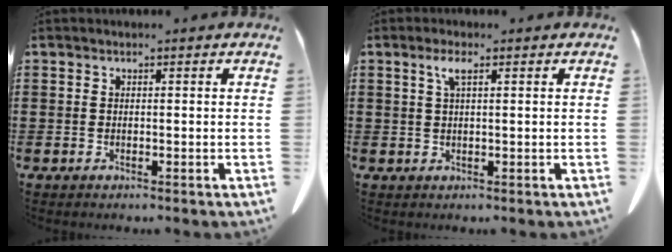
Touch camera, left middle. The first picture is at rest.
{"total": 2.7, "force": [1.2, 0.5, 2.4], "torque": [-0.050, 0.005, 0.019]}